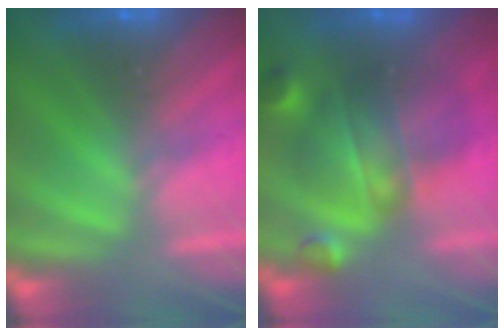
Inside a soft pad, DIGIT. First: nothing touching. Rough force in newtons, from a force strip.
{"total": 6.8}